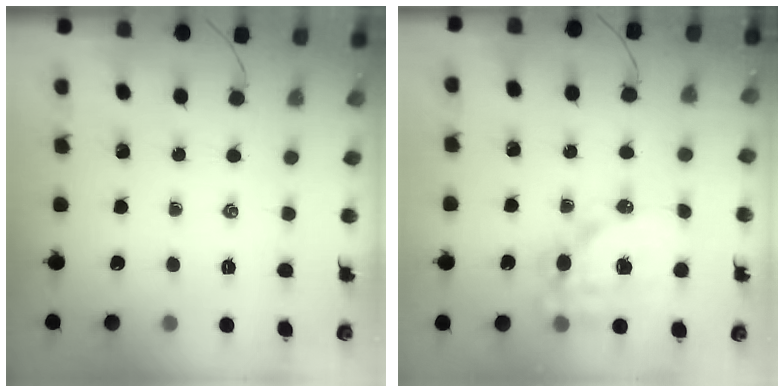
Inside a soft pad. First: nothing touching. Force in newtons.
{"total": 14.3, "press": 13.9, "slide": 3.2}